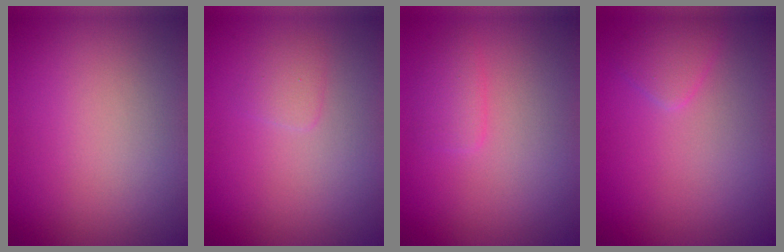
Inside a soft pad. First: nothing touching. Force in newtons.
{"total": 1.1, "press": 1.1, "slide": 0.1}
{"total": 1.4, "press": 1.4, "slide": 0.1}
{"total": 1.6, "press": 1.6, "slide": 0.1}